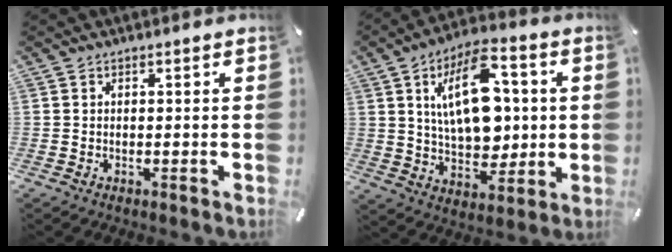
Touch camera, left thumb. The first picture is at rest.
{"total": 18.3, "force": [3.7, 10.5, 14.5], "torque": [-0.254, -0.003, 0.059]}